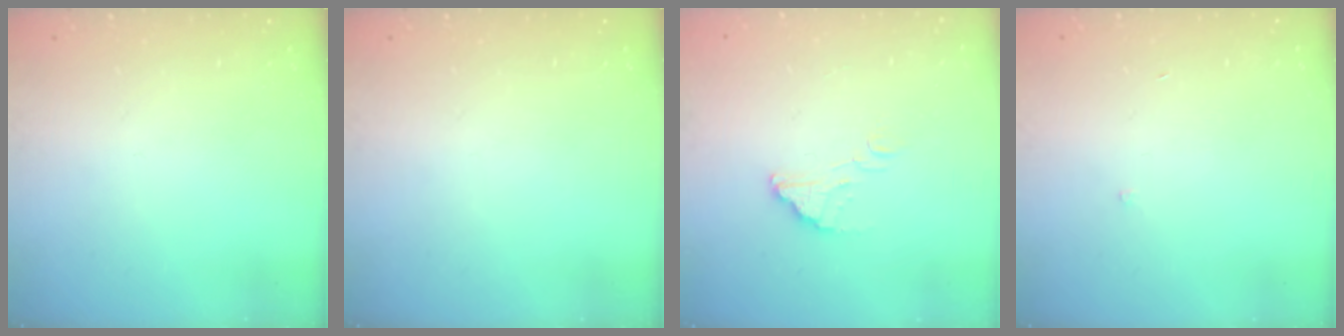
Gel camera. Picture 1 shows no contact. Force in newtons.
{"total": 0.0}
{"total": 3.0, "press": 3.0, "slide": 0.1}
{"total": 3.1, "press": 3.1, "slide": 0.2}